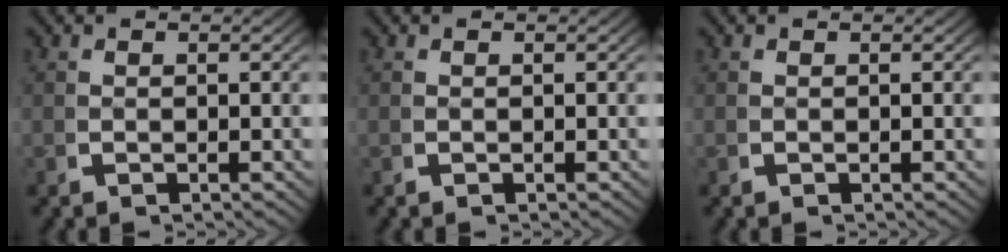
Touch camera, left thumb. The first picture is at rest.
{"total": 0.0}
{"total": 0.0}